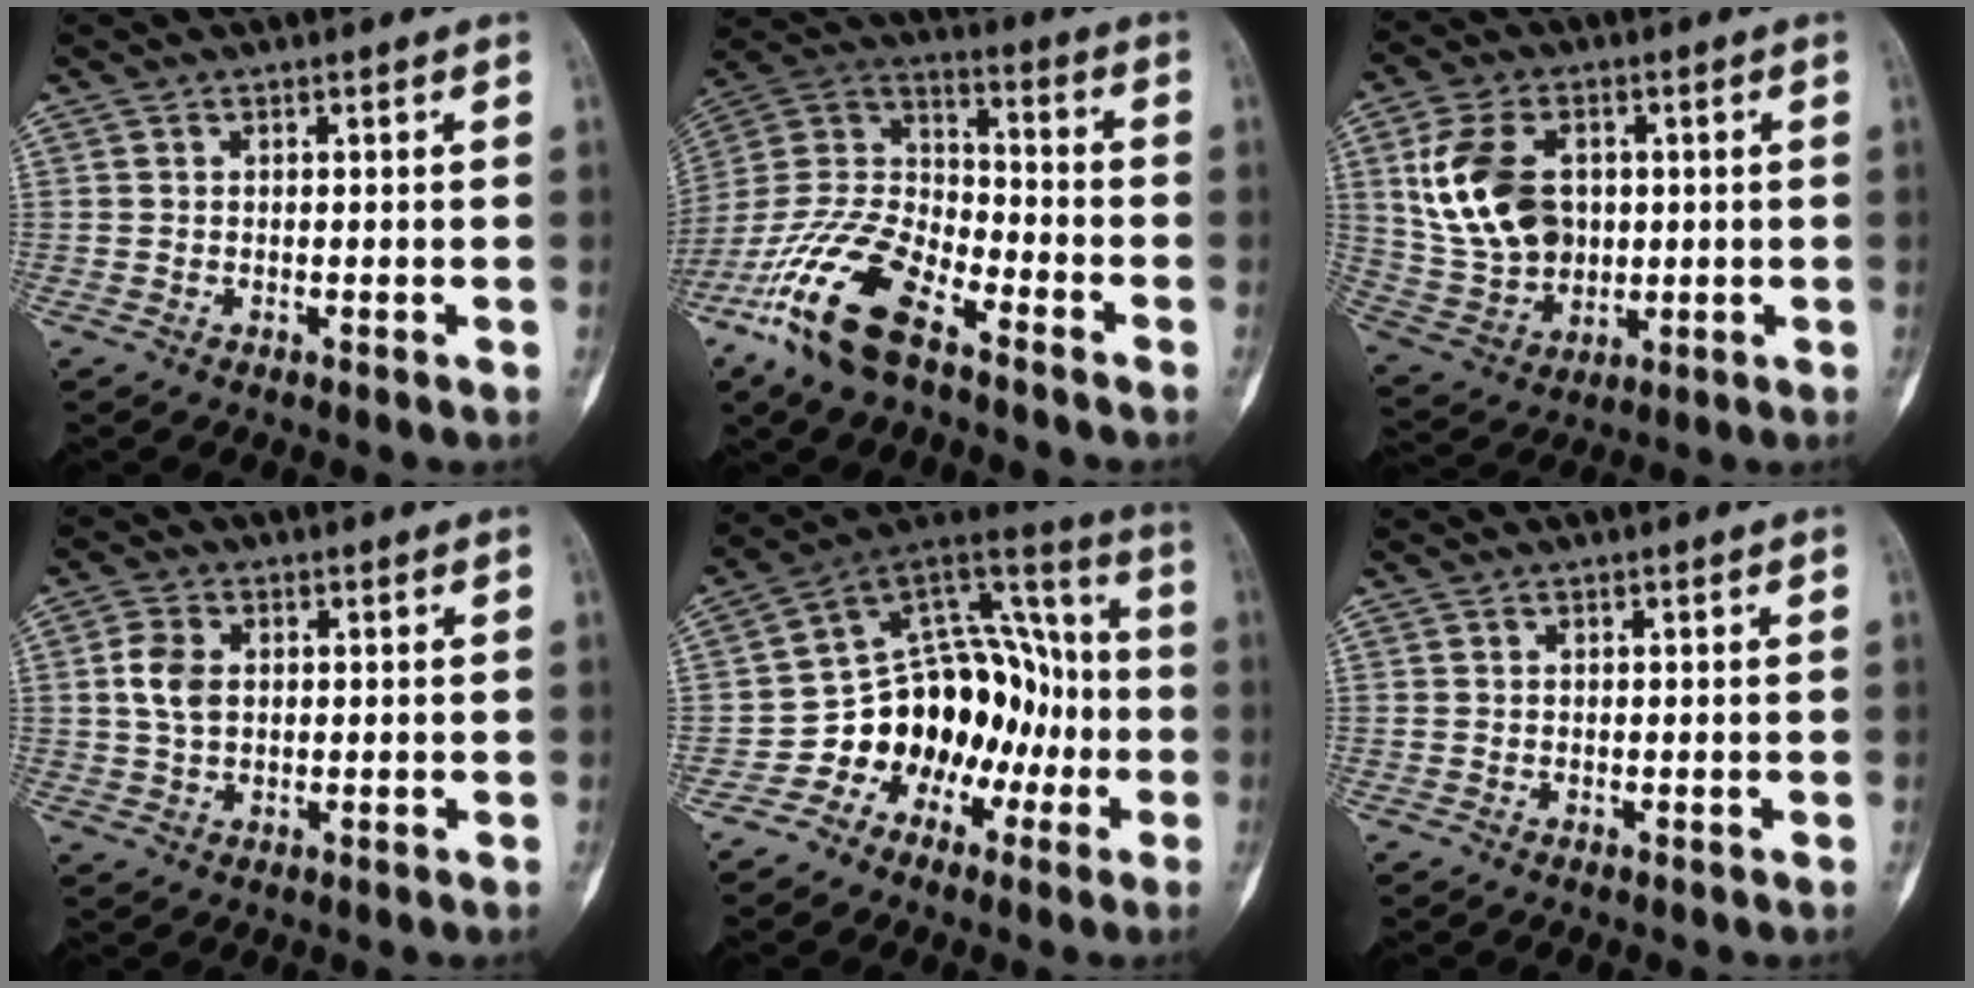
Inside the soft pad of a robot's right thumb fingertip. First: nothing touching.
{"total": 18.8, "force": [-11.5, 7.8, 12.6], "torque": [-0.256, 0.053, -0.224]}
{"total": 15.1, "force": [2.9, 10.7, 10.3], "torque": [-0.177, -0.003, 0.066]}
{"total": 5.3, "force": [0.8, 3.6, 3.8], "torque": [-0.077, 0.002, 0.015]}
{"total": 17.6, "force": [-5.7, 13.3, 10.0], "torque": [-0.082, 0.107, -0.095]}
{"total": 0.0}